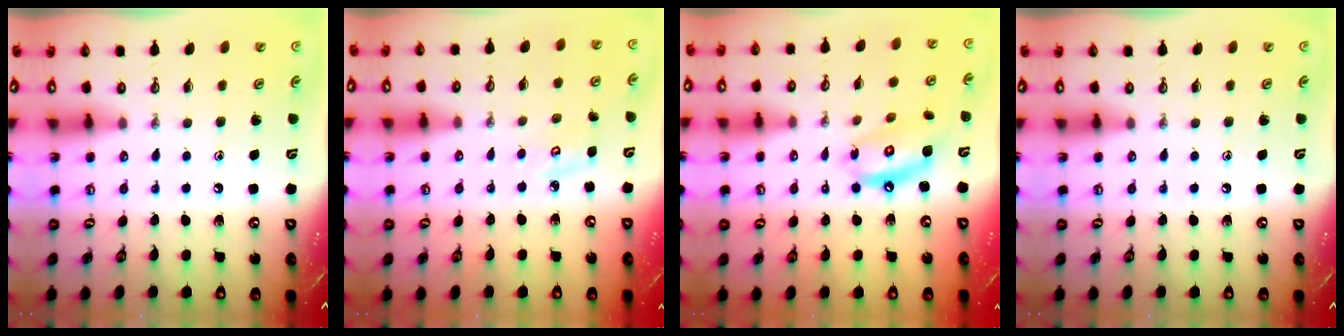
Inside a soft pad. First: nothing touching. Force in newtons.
{"total": 4.0, "press": 4.0, "slide": 0.4}
{"total": 11.6, "press": 11.6, "slide": 1.0}
{"total": 0.0}